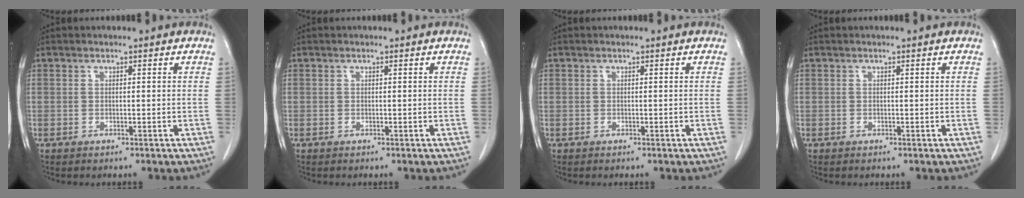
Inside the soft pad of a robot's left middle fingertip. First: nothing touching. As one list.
[{"total": 0.0}, {"total": 0.0}, {"total": 0.0}]